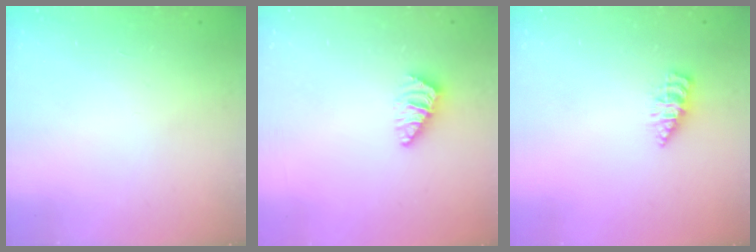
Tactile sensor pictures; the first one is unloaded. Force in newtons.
{"total": 1.1, "press": 1.0, "slide": 0.3}
{"total": 2.9, "press": 2.8, "slide": 0.4}